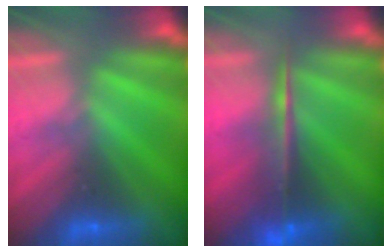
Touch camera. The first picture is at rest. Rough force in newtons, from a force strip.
{"total": 5.7}